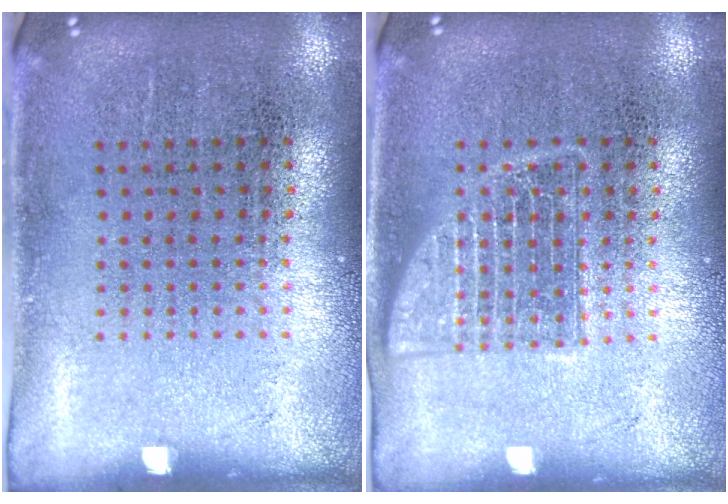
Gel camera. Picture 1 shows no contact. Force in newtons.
{"total": 2.3, "press": 2.3, "slide": 0.3}